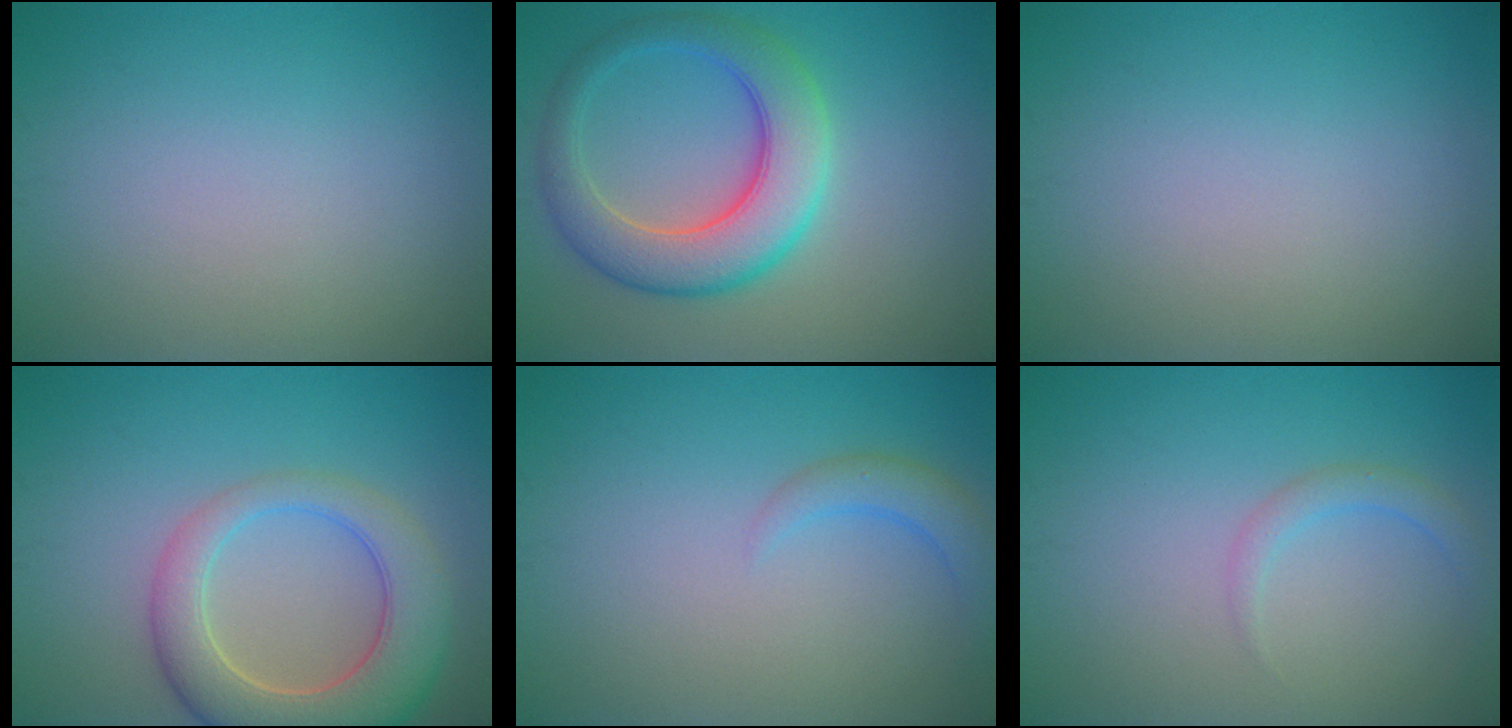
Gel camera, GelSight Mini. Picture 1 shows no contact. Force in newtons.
{"total": 7.0, "press": 7.0, "slide": 0.3}
{"total": 0.0}
{"total": 7.4, "press": 7.4, "slide": 0.7}
{"total": 2.3, "press": 2.3, "slide": 0.3}
{"total": 1.6, "press": 1.6, "slide": 0.1}